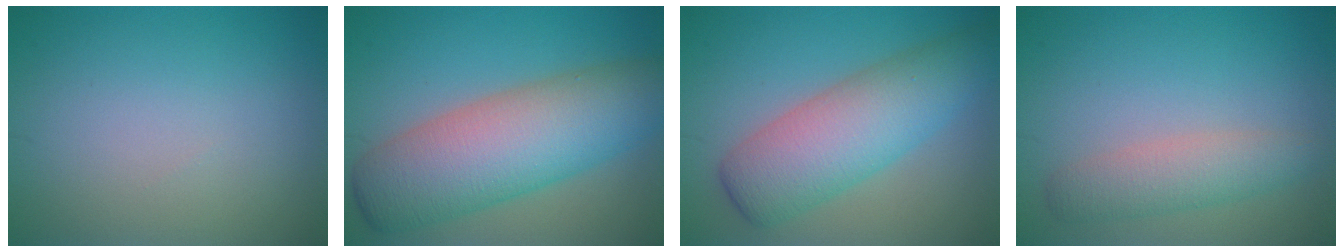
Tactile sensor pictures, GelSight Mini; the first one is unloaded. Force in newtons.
{"total": 10.1, "press": 10.1, "slide": 0.2}
{"total": 7.5, "press": 7.5, "slide": 0.2}
{"total": 3.2, "press": 3.2, "slide": 0.1}